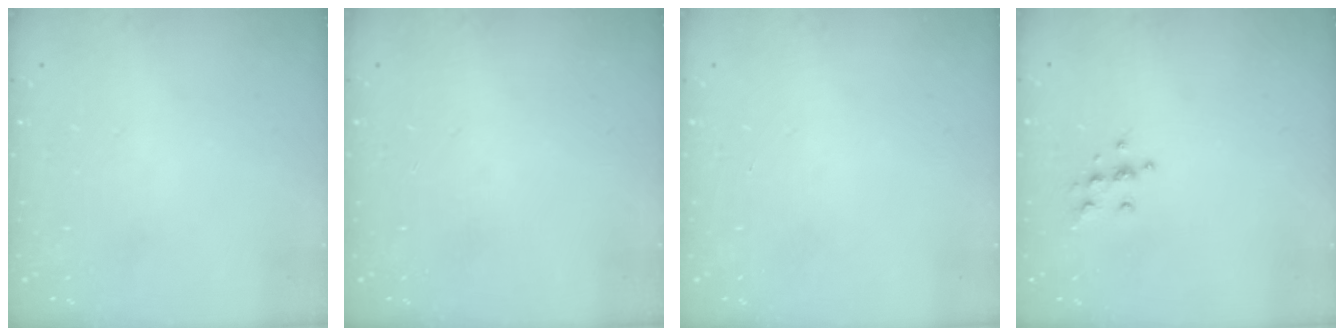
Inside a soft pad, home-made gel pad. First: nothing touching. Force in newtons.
{"total": 0.0}
{"total": 0.0}
{"total": 5.7, "press": 5.6, "slide": 1.1}